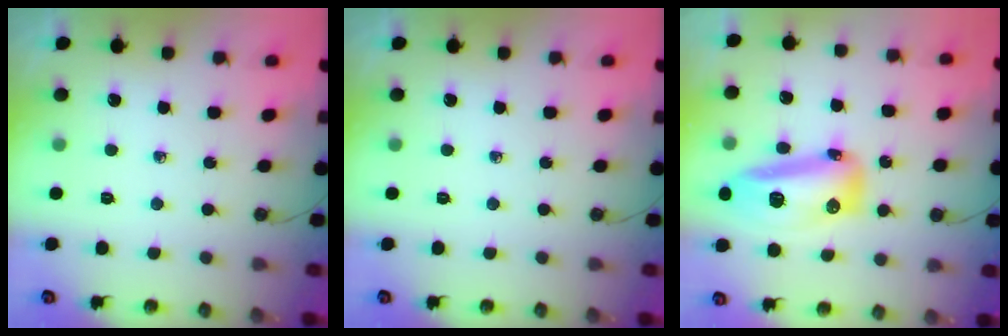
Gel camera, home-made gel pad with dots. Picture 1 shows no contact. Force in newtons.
{"total": 0.0}
{"total": 16.8, "press": 16.6, "slide": 2.2}